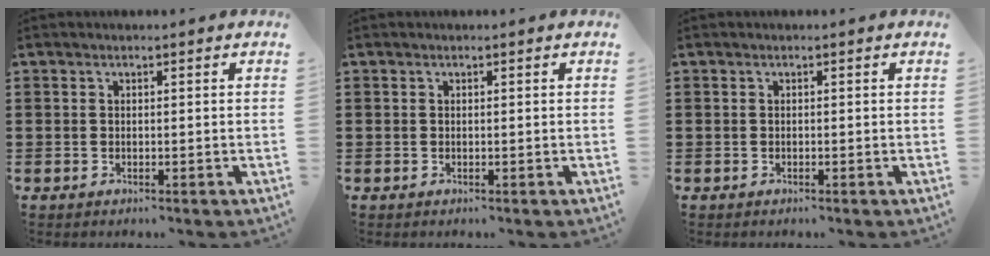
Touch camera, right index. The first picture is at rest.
{"total": 0.0}
{"total": 0.0}